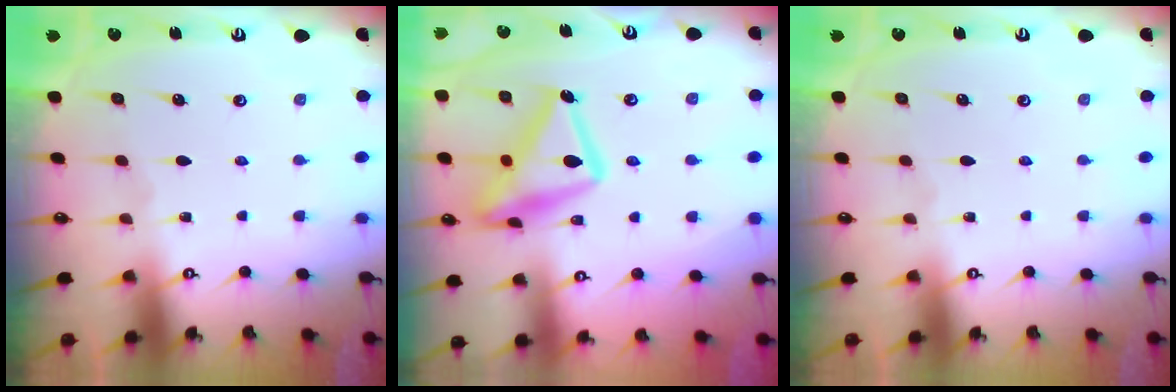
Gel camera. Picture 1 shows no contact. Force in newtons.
{"total": 19.6, "press": 19.6, "slide": 1.3}
{"total": 0.0}